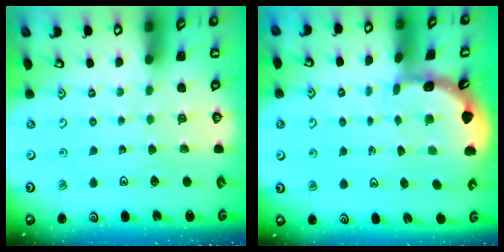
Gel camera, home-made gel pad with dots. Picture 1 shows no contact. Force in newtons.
{"total": 1.6, "press": 1.6, "slide": 0.1}